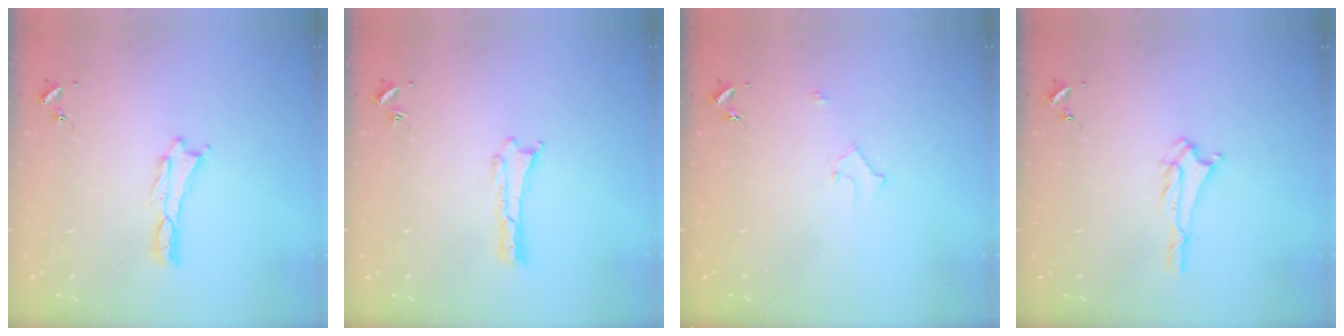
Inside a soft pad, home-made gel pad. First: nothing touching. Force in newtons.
{"total": 0.0}
{"total": 2.2, "press": 2.2, "slide": 0.2}
{"total": 1.9, "press": 1.9, "slide": 0.4}